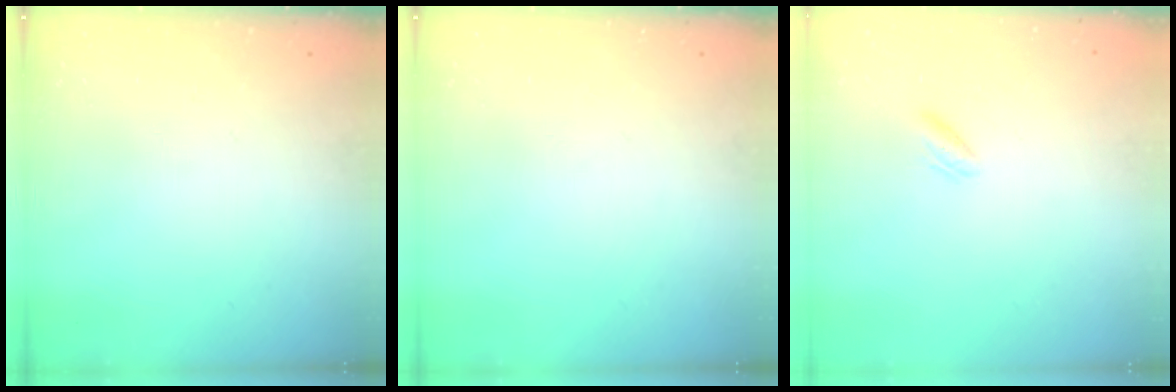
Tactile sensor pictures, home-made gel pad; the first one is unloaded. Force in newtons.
{"total": 0.0}
{"total": 1.6, "press": 1.3, "slide": 0.9}